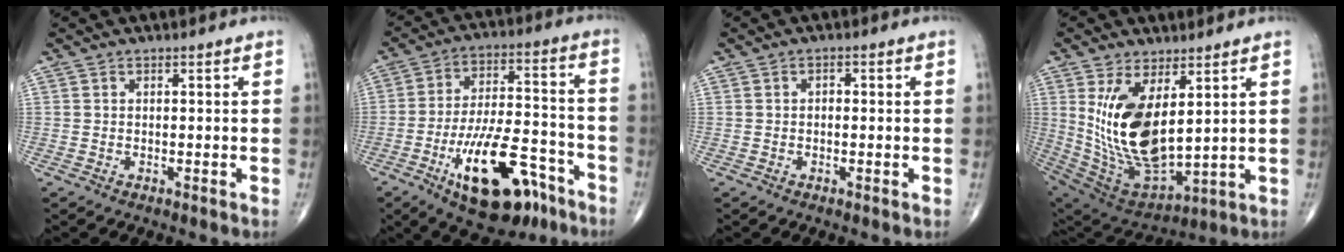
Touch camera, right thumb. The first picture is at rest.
{"total": 19.3, "force": [-9.9, 8.1, 14.4], "torque": [-0.217, 0.063, -0.150]}
{"total": 1.1, "force": [0.0, 0.6, 0.9], "torque": [-0.009, 0.004, -0.004]}
{"total": 17.4, "force": [4.1, 8.3, 14.8], "torque": [-0.276, -0.031, 0.105]}